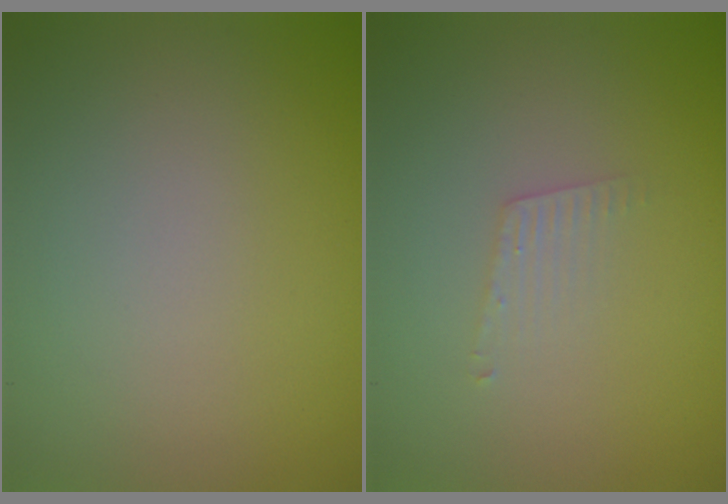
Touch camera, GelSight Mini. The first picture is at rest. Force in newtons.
{"total": 1.3, "press": 1.3, "slide": 0.1}